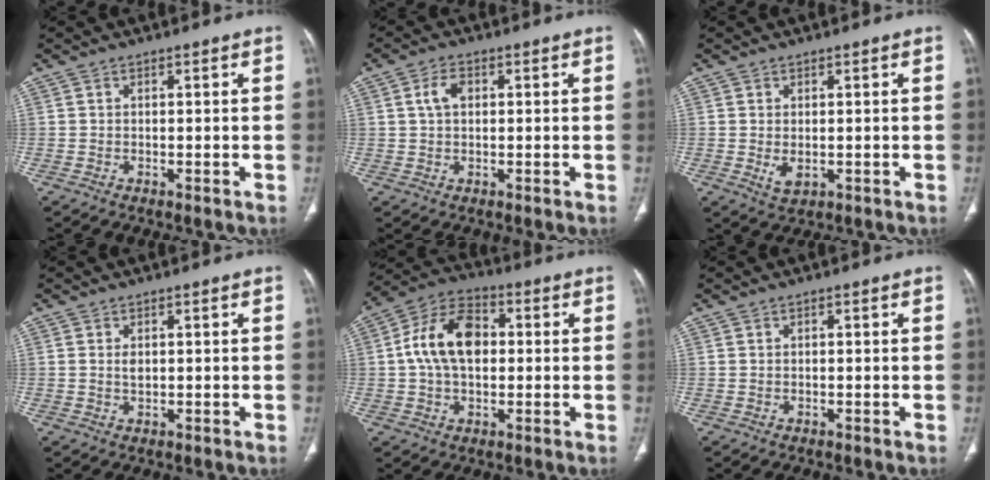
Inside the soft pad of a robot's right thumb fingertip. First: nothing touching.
{"total": 3.9, "force": [1.0, 2.5, 2.8], "torque": [-0.056, 0.007, 0.020]}
{"total": 2.8, "force": [-0.3, 1.6, 2.2], "torque": [-0.038, -0.008, 0.006]}
{"total": 1.6, "force": [0.3, 0.9, 1.2], "torque": [-0.023, -0.003, 0.008]}
{"total": 13.5, "force": [1.1, 8.8, 10.1], "torque": [-0.172, 0.026, 0.011]}
{"total": 0.0}